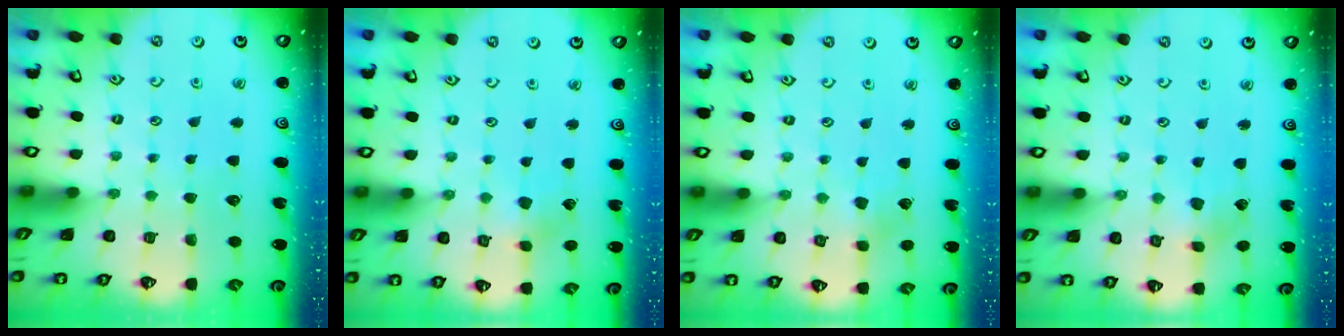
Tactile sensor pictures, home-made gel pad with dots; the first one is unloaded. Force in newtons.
{"total": 2.7, "press": 2.7, "slide": 0.3}
{"total": 2.3, "press": 2.3, "slide": 0.4}
{"total": 2.9, "press": 2.9, "slide": 0.1}